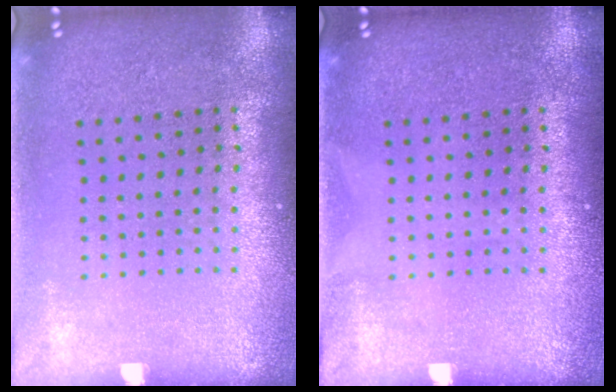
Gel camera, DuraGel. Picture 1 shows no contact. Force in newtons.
{"total": 0.0}